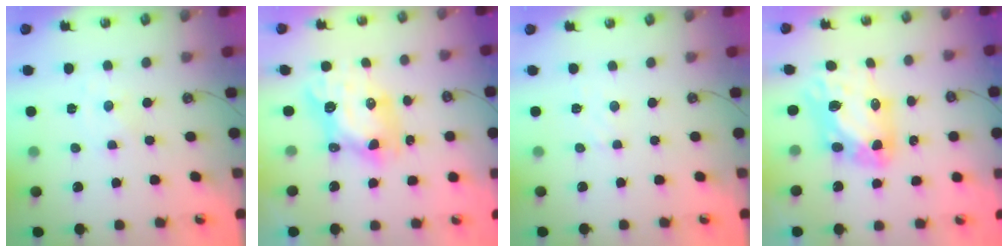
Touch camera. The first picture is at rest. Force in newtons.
{"total": 10.7, "press": 10.6, "slide": 0.9}
{"total": 3.4, "press": 3.4, "slide": 0.5}
{"total": 11.5, "press": 11.5, "slide": 0.9}